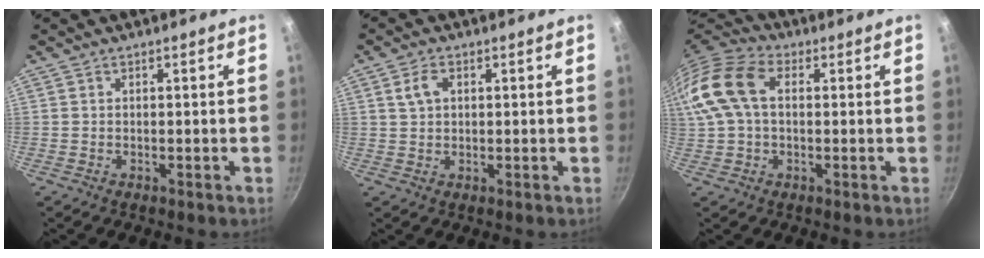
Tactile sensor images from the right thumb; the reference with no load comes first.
{"total": 3.5, "force": [1.1, 2.4, 2.3], "torque": [-0.035, 0.004, 0.019]}
{"total": 14.5, "force": [2.6, 9.2, 10.9], "torque": [-0.217, 0.027, 0.031]}